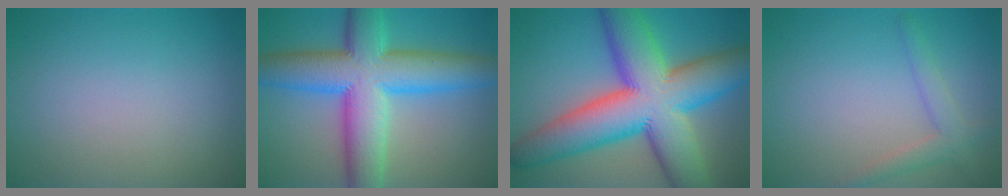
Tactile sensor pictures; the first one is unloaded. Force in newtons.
{"total": 11.8, "press": 11.8, "slide": 0.1}
{"total": 15.9, "press": 15.8, "slide": 0.4}
{"total": 2.3, "press": 2.3, "slide": 0.1}